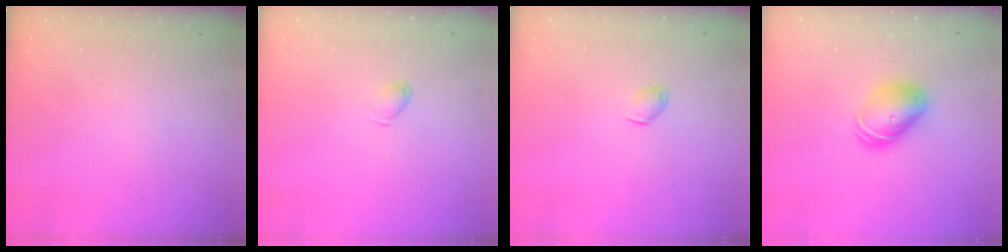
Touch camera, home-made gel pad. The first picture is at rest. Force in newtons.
{"total": 3.0, "press": 3.0, "slide": 0.3}
{"total": 3.4, "press": 3.3, "slide": 0.7}
{"total": 8.5, "press": 8.5, "slide": 1.0}